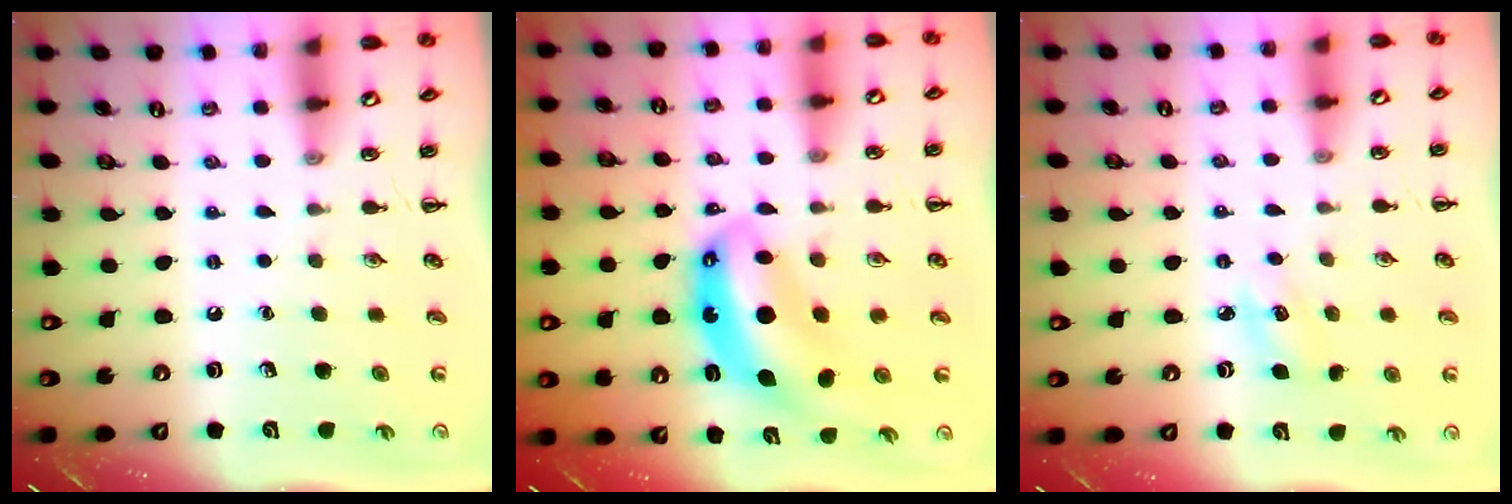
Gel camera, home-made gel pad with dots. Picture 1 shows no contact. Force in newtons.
{"total": 10.2, "press": 9.8, "slide": 2.9}
{"total": 5.4, "press": 5.1, "slide": 1.6}